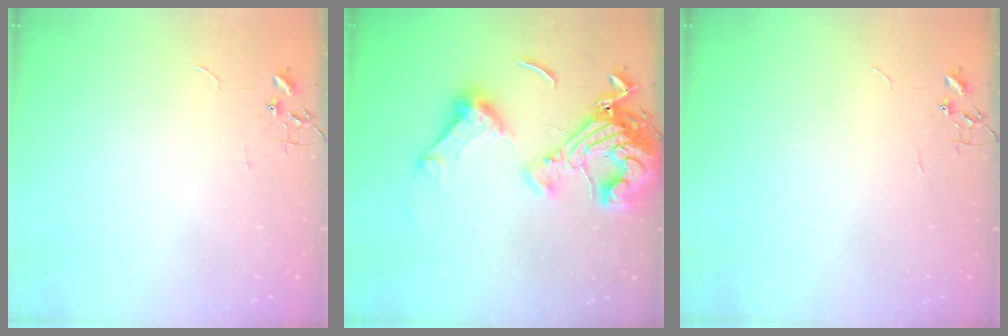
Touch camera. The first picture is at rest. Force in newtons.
{"total": 18.8, "press": 18.7, "slide": 1.8}
{"total": 0.0}